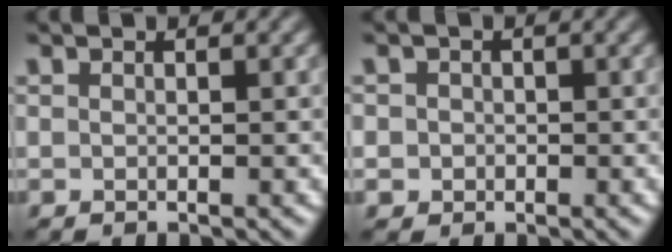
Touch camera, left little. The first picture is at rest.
{"total": 1.6, "force": [0.1, 1.5, 0.4], "torque": [0.012, 0.002, -0.005]}